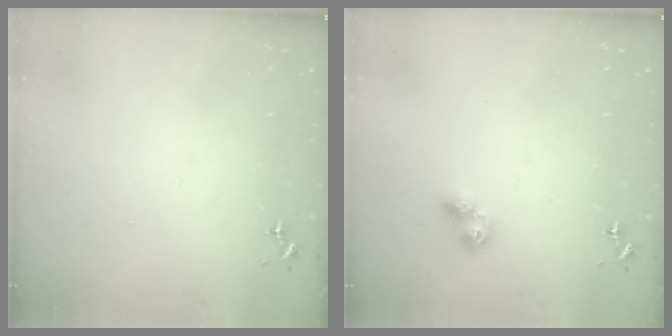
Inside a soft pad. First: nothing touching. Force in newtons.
{"total": 6.1, "press": 6.1, "slide": 0.3}